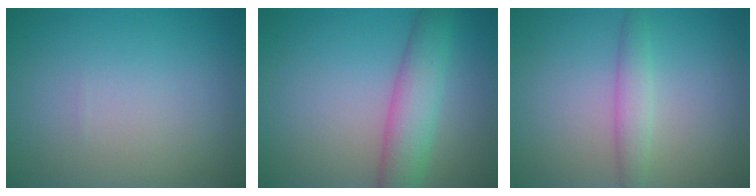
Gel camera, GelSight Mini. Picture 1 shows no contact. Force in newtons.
{"total": 5.0, "press": 5.0, "slide": 0.2}
{"total": 2.2, "press": 2.2, "slide": 0.0}